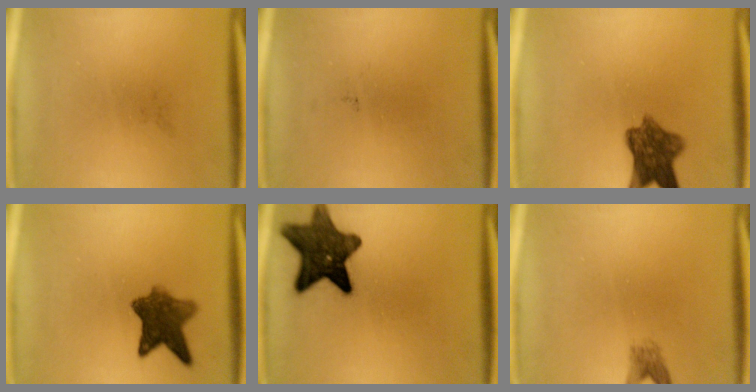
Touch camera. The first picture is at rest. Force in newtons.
{"total": 0.0}
{"total": 7.8}
{"total": 7.5}
{"total": 12.8}
{"total": 1.8}